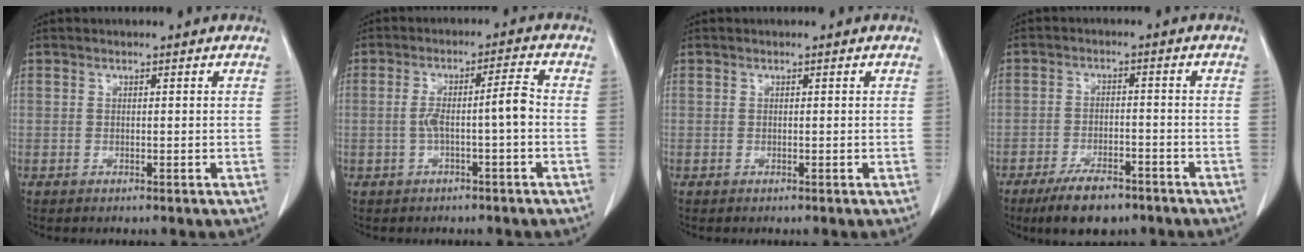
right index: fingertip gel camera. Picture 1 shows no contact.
{"total": 5.3, "force": [-1.0, 0.1, 5.2], "torque": [-0.095, 0.022, -0.012]}
{"total": 0.0}
{"total": 7.5, "force": [-5.5, 2.8, 4.3], "torque": [-0.076, -0.005, -0.090]}